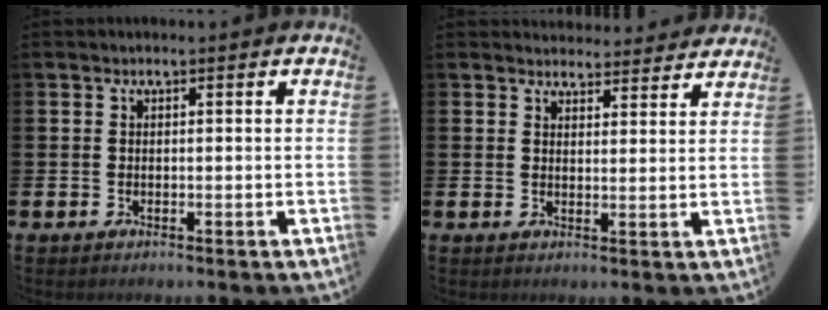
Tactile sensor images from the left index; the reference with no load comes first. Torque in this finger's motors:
{"motor_torque": [0.13, -1.63, 0.03, 0.00]}